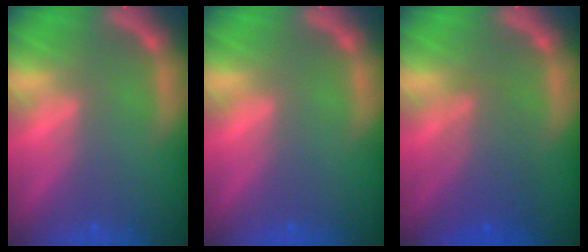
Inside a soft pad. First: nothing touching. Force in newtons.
{"total": 0.0}
{"total": 4.5}